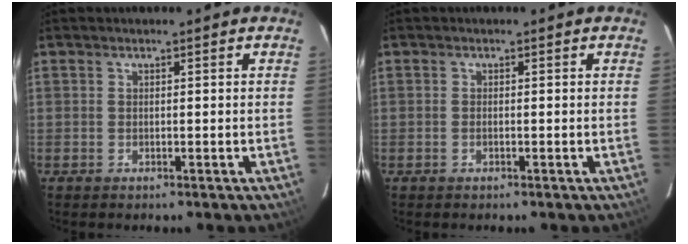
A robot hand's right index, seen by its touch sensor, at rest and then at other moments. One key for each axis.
{"total": 0.6, "fx": -0.3, "fy": 0.4, "fz": 0.4, "tx": -0.010, "ty": 0.000, "tz": -0.006}